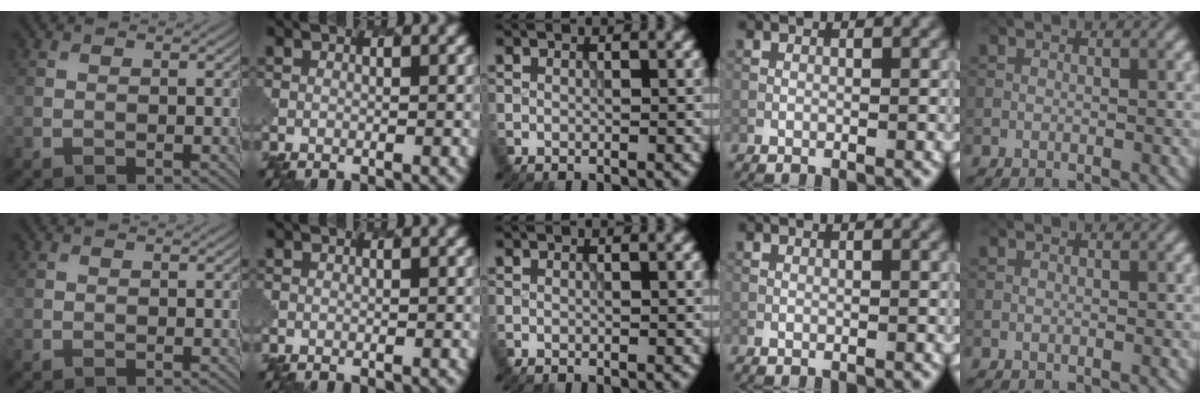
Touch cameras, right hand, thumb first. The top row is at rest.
{}